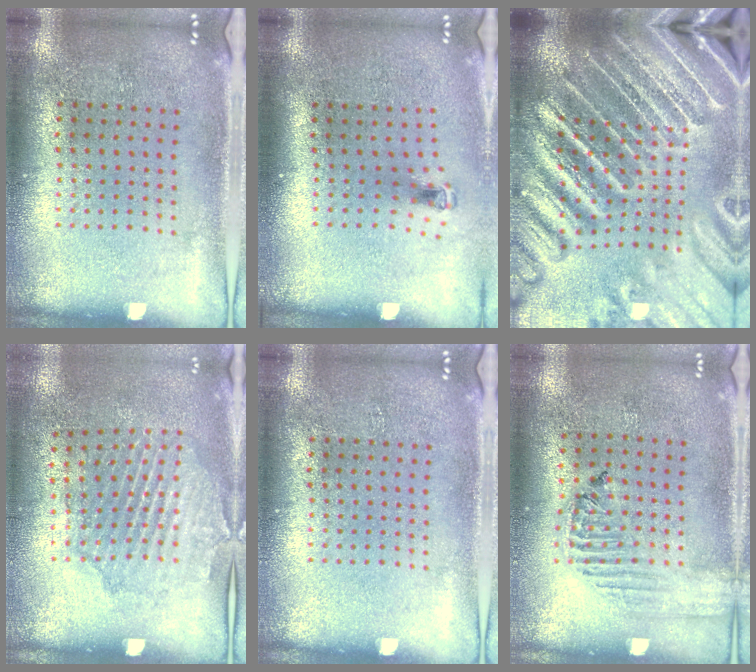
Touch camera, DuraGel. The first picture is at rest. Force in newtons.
{"total": 0.6, "press": 0.3, "slide": 0.5}
{"total": 5.6, "press": 4.9, "slide": 2.8}
{"total": 1.7, "press": 1.5, "slide": 0.8}
{"total": 0.0}
{"total": 1.6, "press": 1.6, "slide": 0.4}